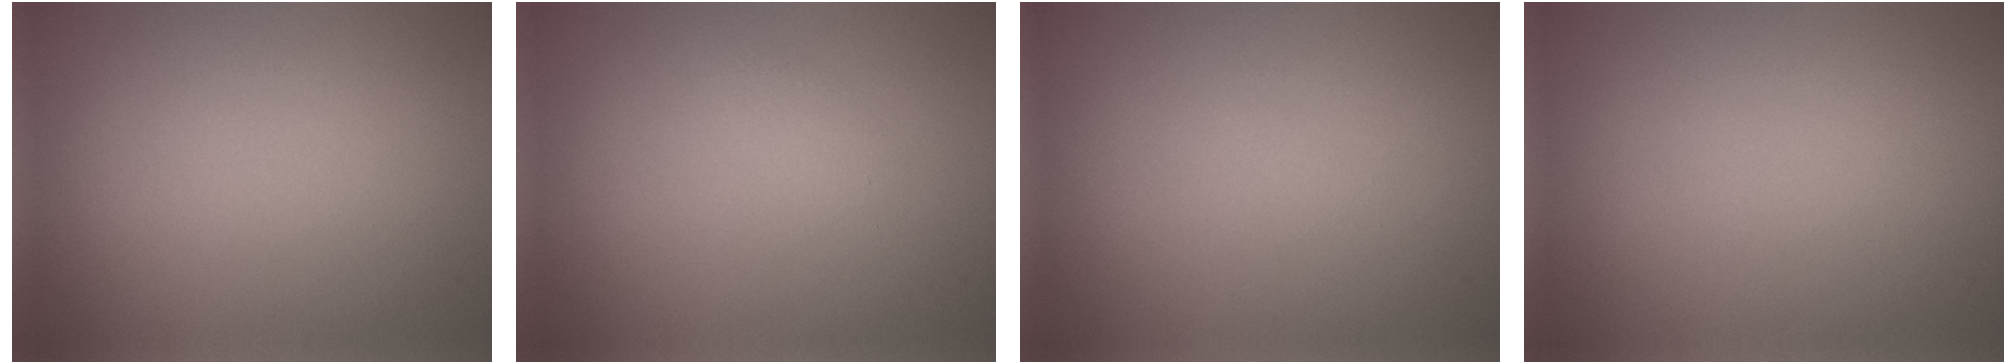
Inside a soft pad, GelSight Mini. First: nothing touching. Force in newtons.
{"total": 0.6, "press": 0.6, "slide": 0.1}
{"total": 0.0}
{"total": 0.0}